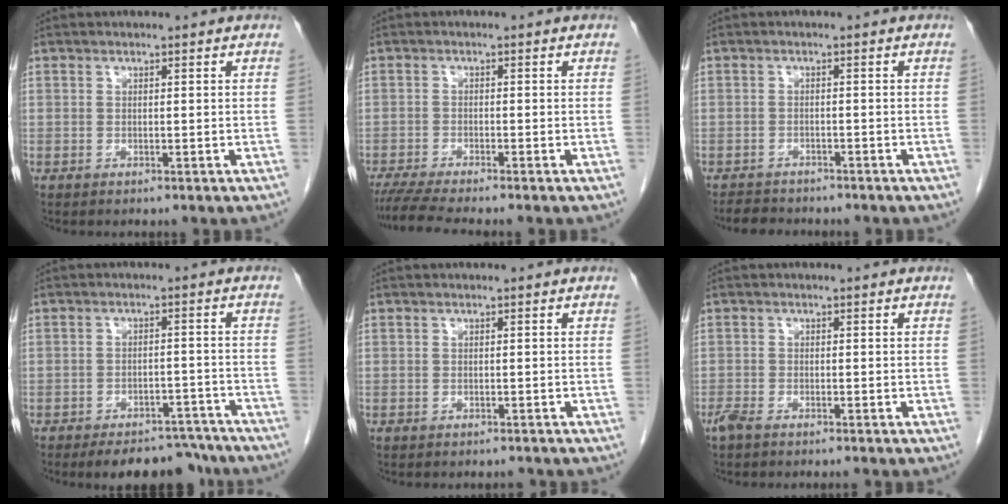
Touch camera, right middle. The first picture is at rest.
{"total": 6.0, "force": [-5.2, -0.6, 2.9], "torque": [-0.045, -0.019, -0.088]}
{"total": 4.3, "force": [-3.9, 1.5, 0.8], "torque": [-0.016, -0.007, -0.058]}
{"total": 10.4, "force": [-9.1, 4.0, 3.2], "torque": [-0.026, 0.011, -0.117]}
{"total": 1.2, "force": [-1.1, 0.5, 0.1], "torque": [-0.003, 0.001, -0.015]}
{"total": 2.7, "force": [-2.2, 0.6, 1.5], "torque": [-0.028, -0.005, -0.038]}